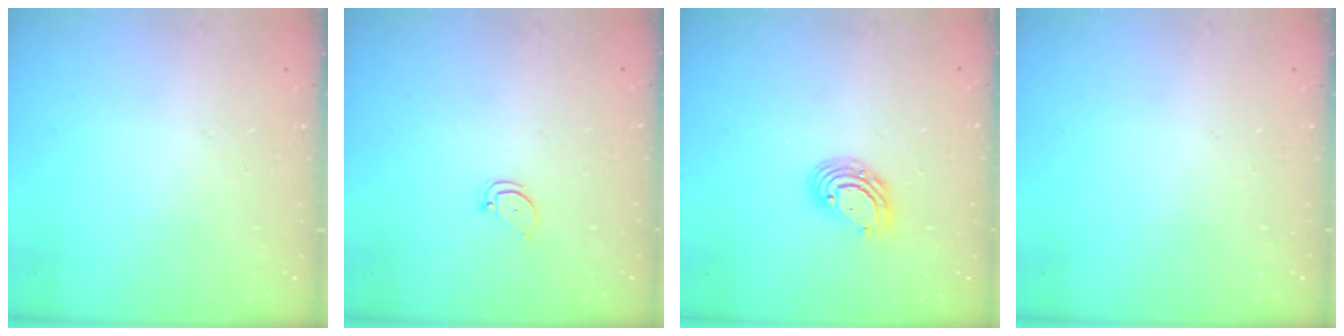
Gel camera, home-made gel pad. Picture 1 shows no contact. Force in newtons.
{"total": 2.3, "press": 2.3, "slide": 0.2}
{"total": 7.9, "press": 7.8, "slide": 1.5}
{"total": 0.0}